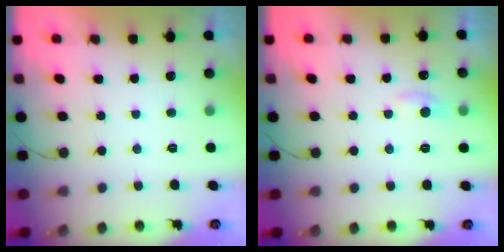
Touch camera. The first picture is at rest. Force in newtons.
{"total": 4.5, "press": 4.4, "slide": 0.6}